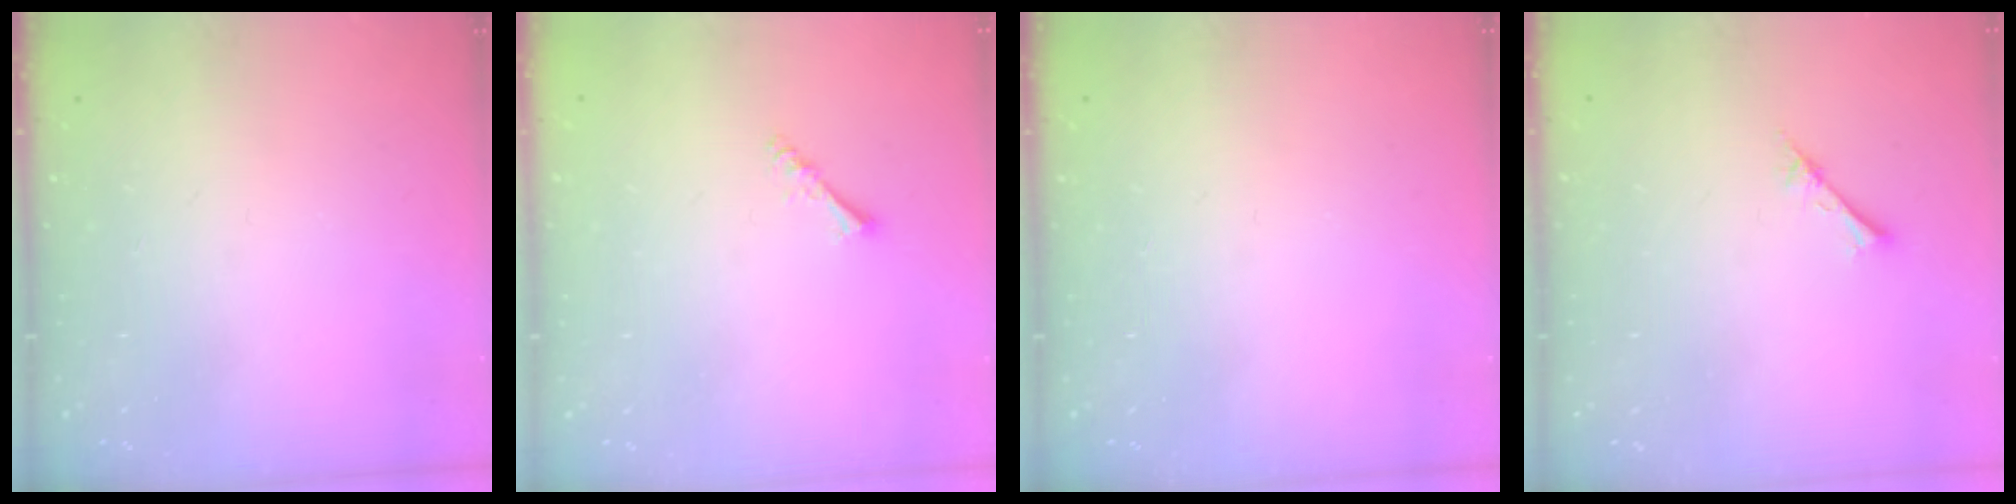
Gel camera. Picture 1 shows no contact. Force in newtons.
{"total": 1.4, "press": 1.3, "slide": 0.3}
{"total": 0.0}
{"total": 2.7, "press": 2.6, "slide": 0.3}